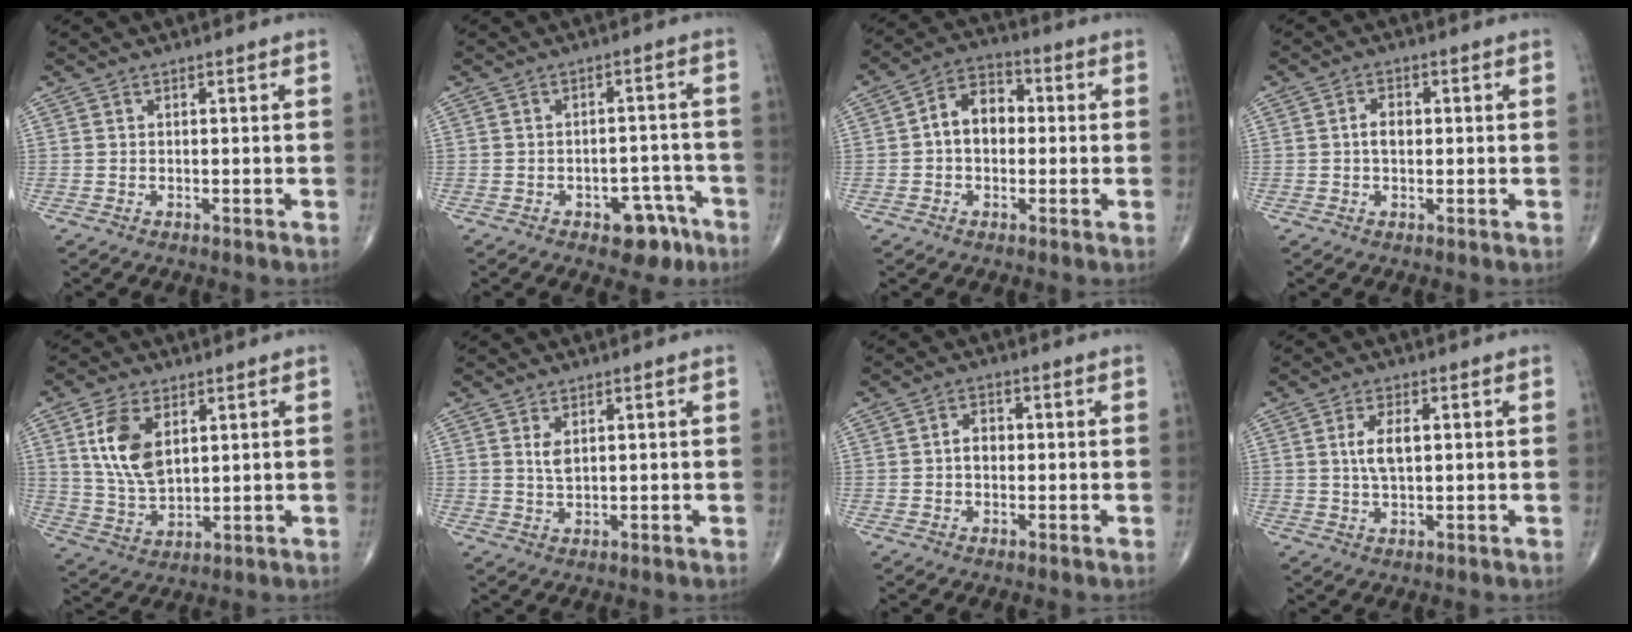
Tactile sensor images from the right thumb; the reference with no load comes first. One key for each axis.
{"total": 6.9, "fx": -4.0, "fy": 4.1, "fz": 3.9, "tx": -0.017, "ty": 0.037, "tz": -0.048}
{"total": 8.3, "fx": 0.2, "fy": 5.9, "fz": 5.9, "tx": -0.077, "ty": 0.027, "tz": -0.007}
{"total": 3.1, "fx": 0.1, "fy": 2.0, "fz": 2.3, "tx": -0.039, "ty": 0.008, "tz": 0.000}
{"total": 10.9, "fx": 3.7, "fy": 6.1, "fz": 8.2, "tx": -0.151, "ty": -0.015, "tz": 0.078}
{"total": 2.4, "fx": 0.9, "fy": 1.1, "fz": 1.9, "tx": -0.035, "ty": -0.005, "tz": 0.024}
{"total": 3.1, "fx": -0.1, "fy": 2.3, "fz": 2.1, "tx": -0.027, "ty": 0.011, "tz": -0.005}
{"total": 5.1, "fx": 1.0, "fy": 2.3, "fz": 4.4, "tx": -0.086, "ty": 0.001, "tz": 0.019}